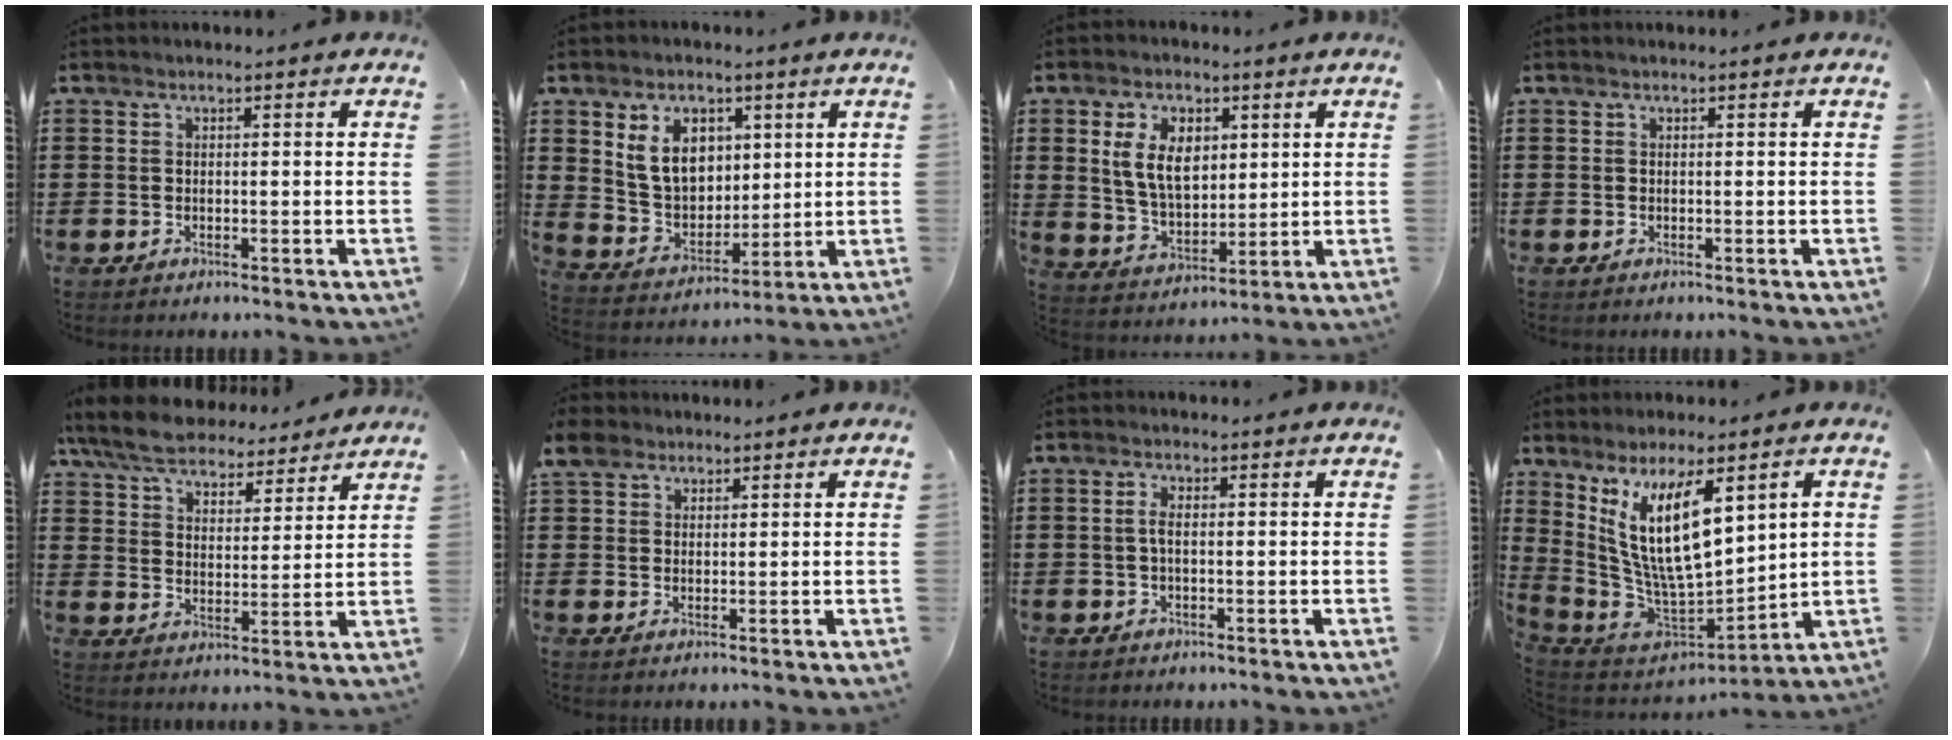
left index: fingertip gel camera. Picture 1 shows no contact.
{"total": 8.6, "force": [3.5, 6.4, 4.5], "torque": [-0.098, 0.014, 0.065]}
{"total": 8.3, "force": [2.9, 5.2, 5.8], "torque": [-0.129, 0.011, 0.051]}
{"total": 0.0}
{"total": 7.4, "force": [6.9, 1.5, 2.3], "torque": [-0.077, -0.035, 0.123]}
{"total": 4.0, "force": [2.8, 2.6, 1.3], "torque": [-0.033, 0.009, 0.051]}
{"total": 2.1, "force": [0.1, 0.8, 1.9], "torque": [-0.045, -0.001, -0.002]}
{"total": 14.2, "force": [4.5, 5.6, 12.3], "torque": [-0.260, -0.019, 0.080]}